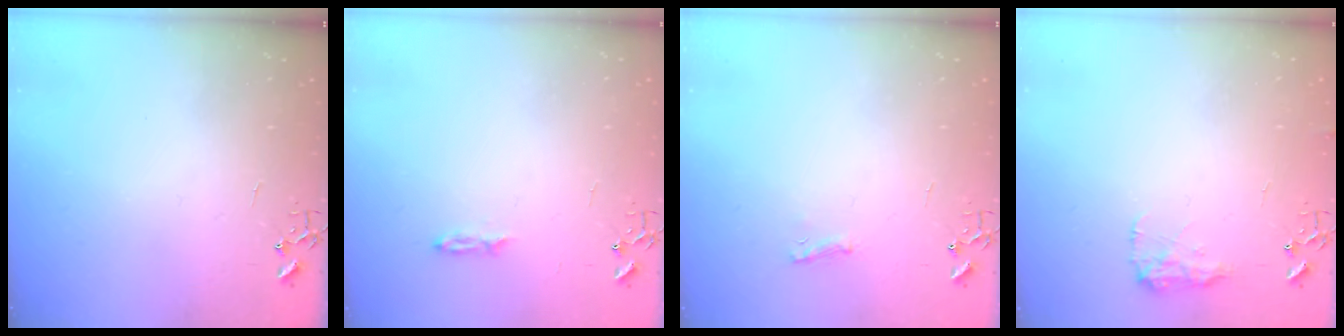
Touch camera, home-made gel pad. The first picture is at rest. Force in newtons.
{"total": 3.2, "press": 3.2, "slide": 0.4}
{"total": 5.5, "press": 5.5, "slide": 0.7}
{"total": 8.7, "press": 8.6, "slide": 0.5}